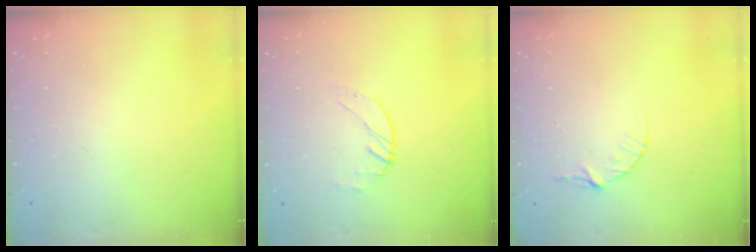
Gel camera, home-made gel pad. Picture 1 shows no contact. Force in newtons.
{"total": 1.4, "press": 1.3, "slide": 0.2}
{"total": 3.4, "press": 3.4, "slide": 0.4}